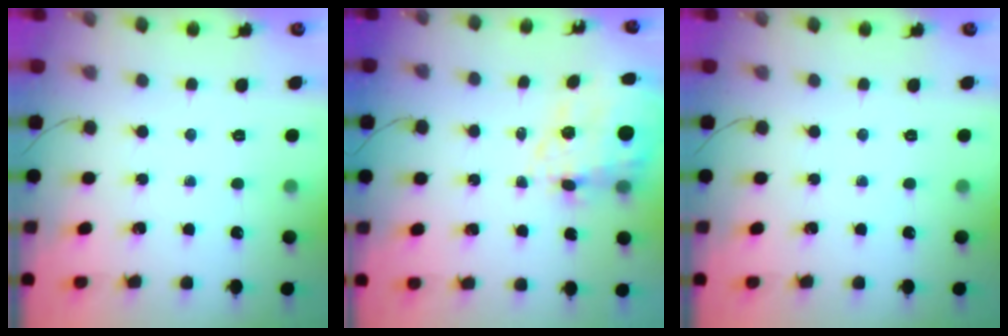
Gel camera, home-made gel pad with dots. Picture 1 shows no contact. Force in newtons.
{"total": 10.2, "press": 9.5, "slide": 3.8}
{"total": 0.0}